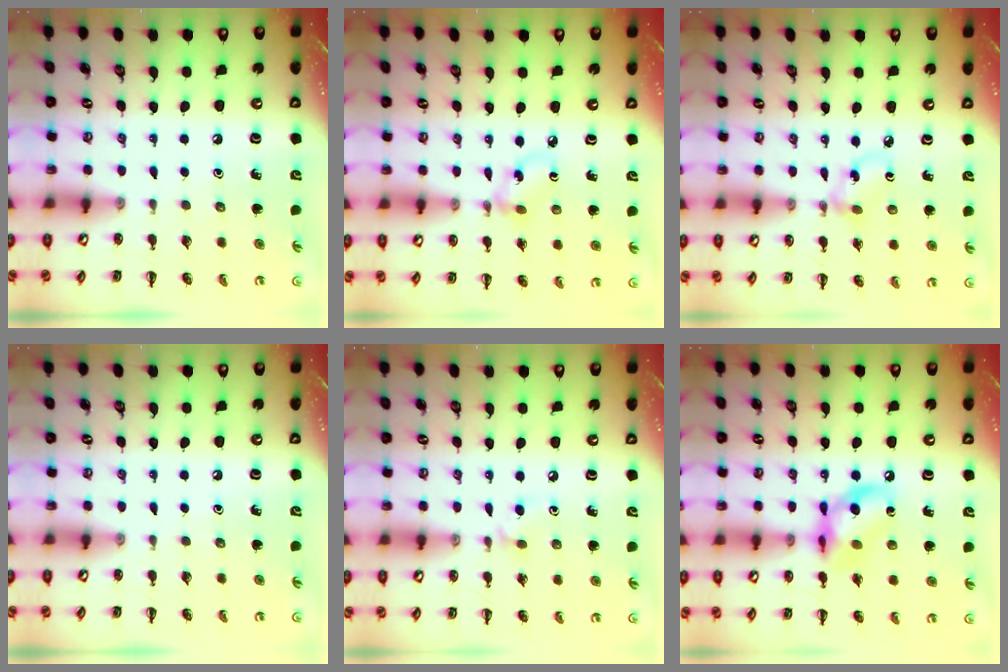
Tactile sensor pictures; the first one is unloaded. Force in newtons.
{"total": 3.3, "press": 3.2, "slide": 0.7}
{"total": 3.0, "press": 2.9, "slide": 0.7}
{"total": 0.0}
{"total": 4.6, "press": 4.4, "slide": 1.4}
{"total": 11.5, "press": 11.4, "slide": 1.5}